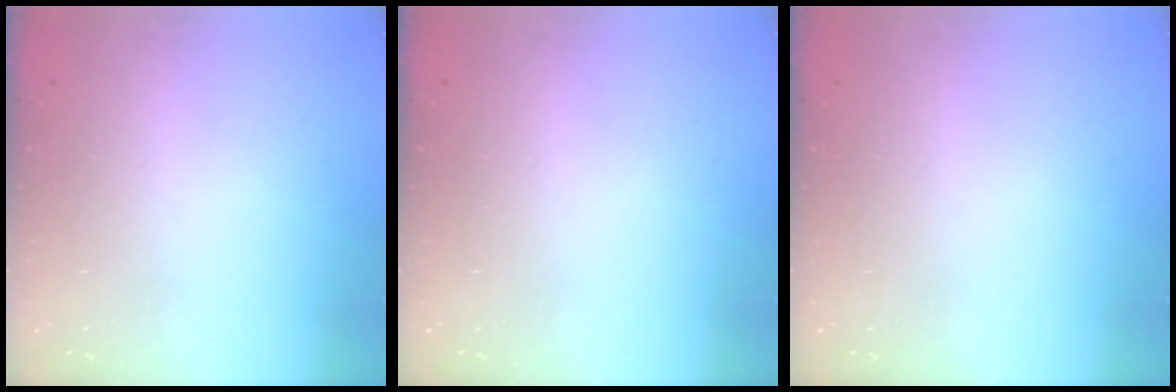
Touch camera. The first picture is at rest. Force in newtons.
{"total": 0.0}
{"total": 0.0}